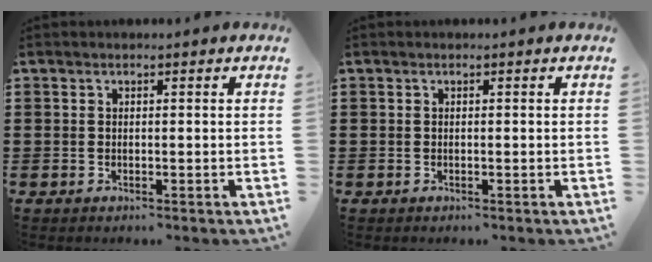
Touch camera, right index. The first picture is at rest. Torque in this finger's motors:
{"motor_torque": [-0.02, 0.04, 0.00, 0.00]}